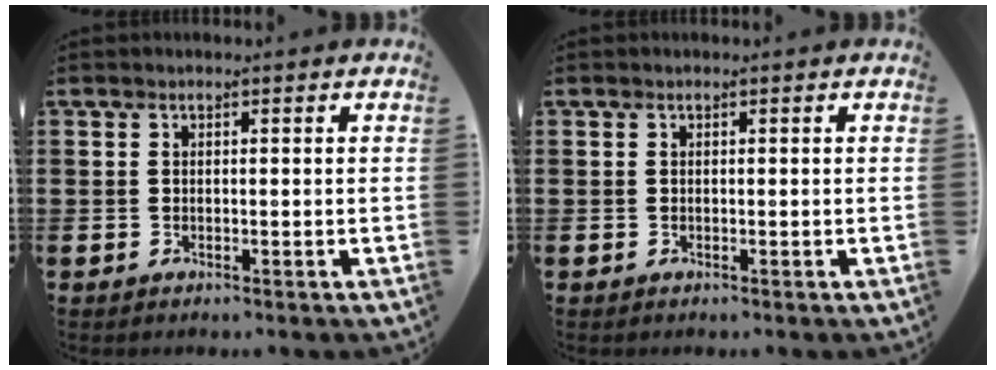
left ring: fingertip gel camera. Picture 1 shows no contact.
{"total": 0.0}